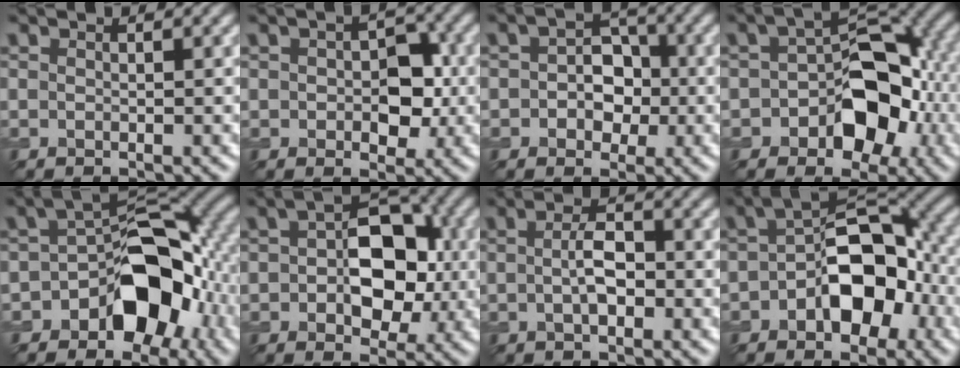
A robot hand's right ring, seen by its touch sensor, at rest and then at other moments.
{"total": 4.1, "force": [0.2, 2.6, 3.2], "torque": [-0.043, 0.001, 0.005]}
{"total": 3.5, "force": [-0.1, 2.8, 2.1], "torque": [-0.025, 0.006, -0.008]}
{"total": 7.8, "force": [-2.1, 5.0, 5.6], "torque": [-0.070, 0.014, -0.038]}
{"total": 9.5, "force": [-3.4, 6.0, 6.6], "torque": [-0.083, 0.014, -0.059]}
{"total": 7.7, "force": [0.2, 4.9, 6.0], "torque": [-0.081, 0.011, -0.001]}
{"total": 2.2, "force": [0.0, 0.8, 2.1], "torque": [-0.046, 0.005, -0.002]}
{"total": 8.2, "force": [-1.8, 4.7, 6.5], "torque": [-0.093, 0.022, -0.036]}